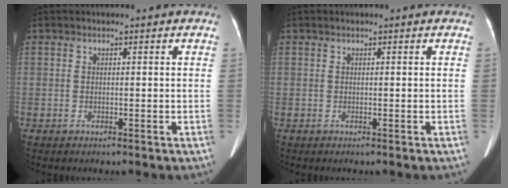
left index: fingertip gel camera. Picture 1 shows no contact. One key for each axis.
{"total": 0.0}